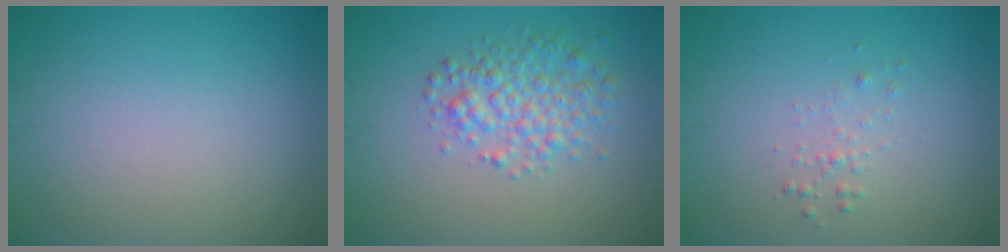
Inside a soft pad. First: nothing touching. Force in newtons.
{"total": 3.5, "press": 3.5, "slide": 0.1}
{"total": 0.9, "press": 0.9, "slide": 0.0}